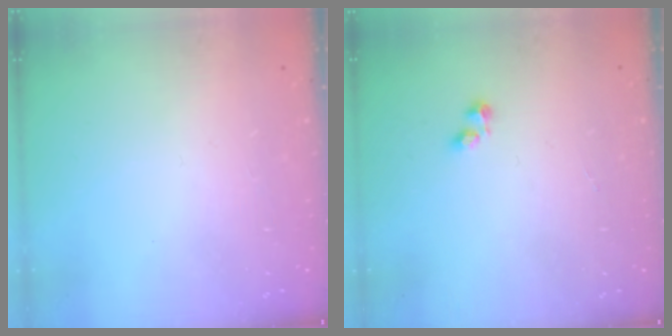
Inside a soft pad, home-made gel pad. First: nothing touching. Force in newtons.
{"total": 1.2, "press": 1.0, "slide": 0.6}